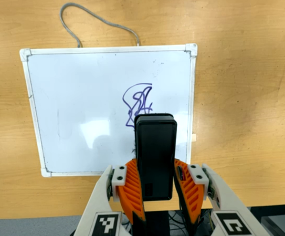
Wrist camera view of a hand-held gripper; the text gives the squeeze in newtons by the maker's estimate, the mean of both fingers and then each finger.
{"total": 6.4, "left": 5.6, "right": 7.2}